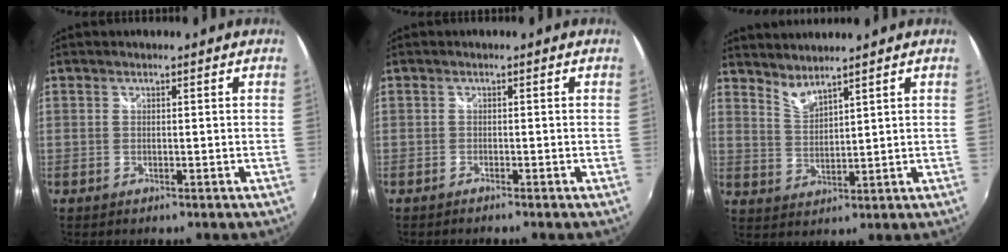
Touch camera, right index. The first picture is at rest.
{"total": 0.6, "force": [-0.6, 0.0, 0.1], "torque": [-0.003, -0.004, -0.014]}
{"total": 4.1, "force": [3.9, 0.0, 1.3], "torque": [-0.024, -0.004, 0.073]}